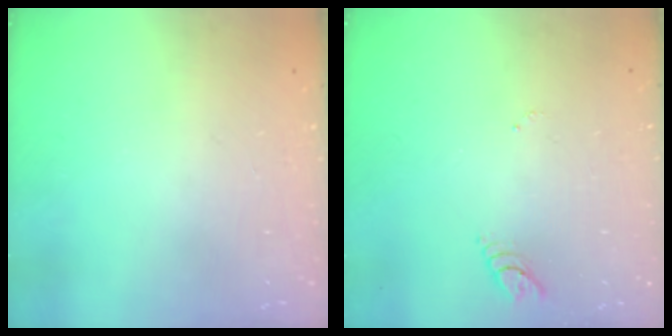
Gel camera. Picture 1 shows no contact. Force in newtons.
{"total": 2.7, "press": 2.7, "slide": 0.2}